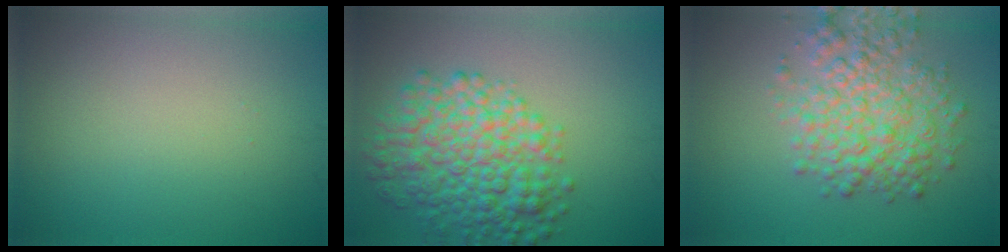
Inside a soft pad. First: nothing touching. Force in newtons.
{"total": 8.0, "press": 8.0, "slide": 0.0}
{"total": 6.0, "press": 6.0, "slide": 0.2}